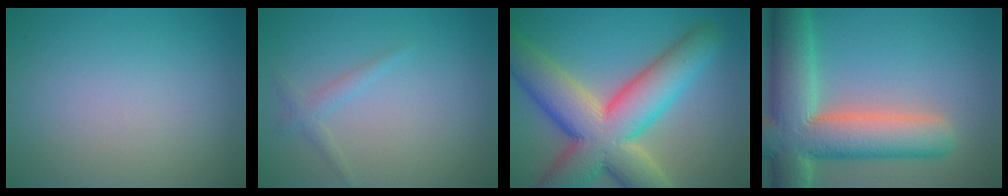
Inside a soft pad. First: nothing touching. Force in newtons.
{"total": 1.2, "press": 1.2, "slide": 0.1}
{"total": 12.6, "press": 12.6, "slide": 1.1}
{"total": 11.2, "press": 11.2, "slide": 1.2}